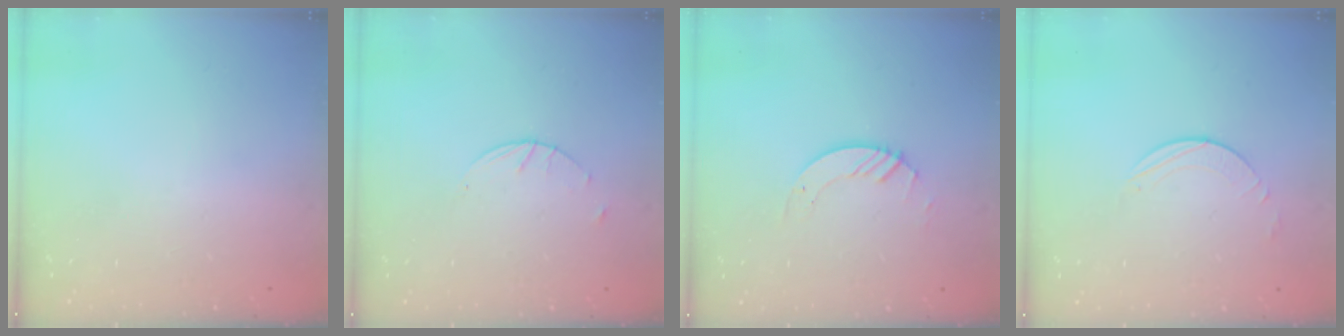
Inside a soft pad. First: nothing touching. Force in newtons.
{"total": 1.7, "press": 1.7, "slide": 0.3}
{"total": 3.3, "press": 3.3, "slide": 0.1}
{"total": 3.9, "press": 3.9, "slide": 0.3}